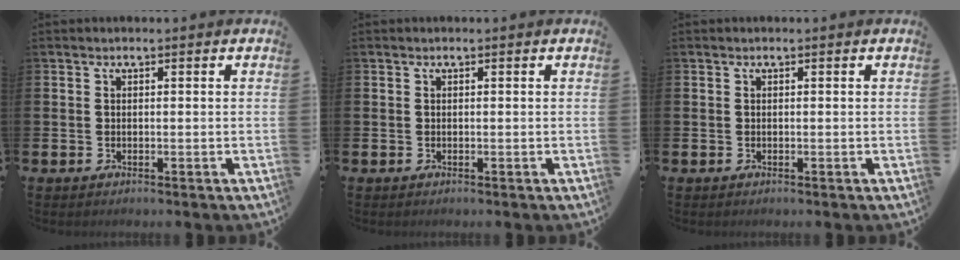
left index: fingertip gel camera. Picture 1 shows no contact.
{"total": 0.0}
{"total": 0.0}